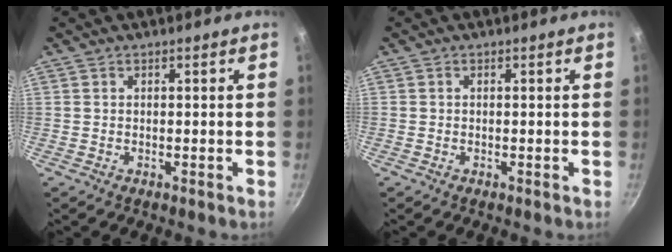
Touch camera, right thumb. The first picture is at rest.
{"total": 0.0}